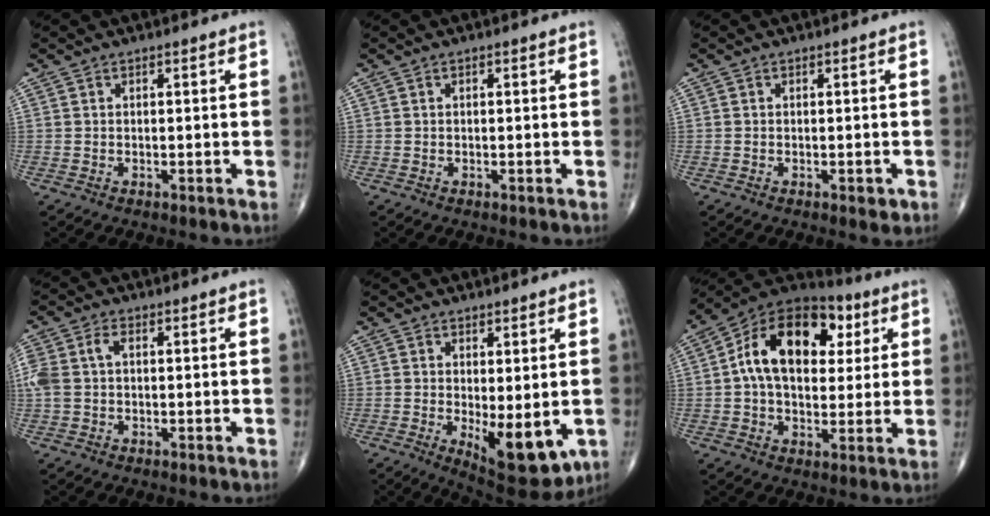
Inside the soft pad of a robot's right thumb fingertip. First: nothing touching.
{"total": 0.0}
{"total": 1.5, "force": [-0.6, 0.8, 1.2], "torque": [-0.012, -0.001, -0.007]}
{"total": 5.6, "force": [0.5, 3.5, 4.3], "torque": [-0.124, 0.023, 0.009]}
{"total": 10.4, "force": [-2.0, 4.4, 9.3], "torque": [-0.113, -0.025, -0.014]}
{"total": 19.3, "force": [4.4, 12.2, 14.2], "torque": [-0.206, 0.015, 0.061]}